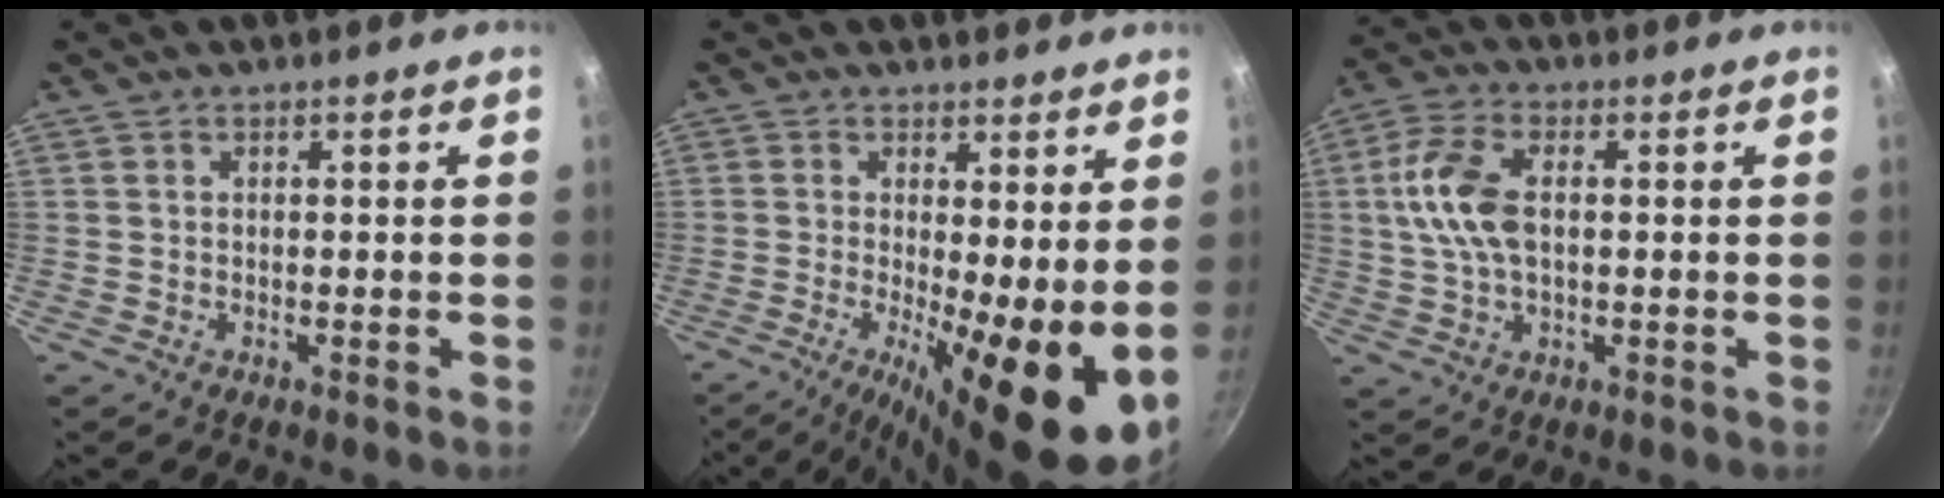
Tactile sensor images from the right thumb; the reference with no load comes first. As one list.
[{"total": 12.7, "force": [-1.3, 2.9, 12.3], "torque": [-0.184, -0.013, -0.023]}, {"total": 1.6, "force": [-1.5, 0.1, 0.4], "torque": [-0.028, 0.020, -0.038]}]